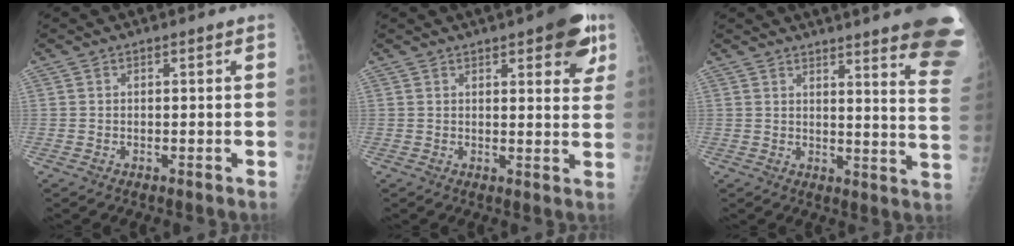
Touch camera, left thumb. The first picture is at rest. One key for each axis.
{"total": 10.0, "fx": 5.2, "fy": 3.4, "fz": 7.9, "tx": -0.066, "ty": -0.015, "tz": 0.058}
{"total": 20.3, "fx": 15.5, "fy": 1.7, "fz": 12.9, "tx": -0.132, "ty": -0.109, "tz": 0.171}